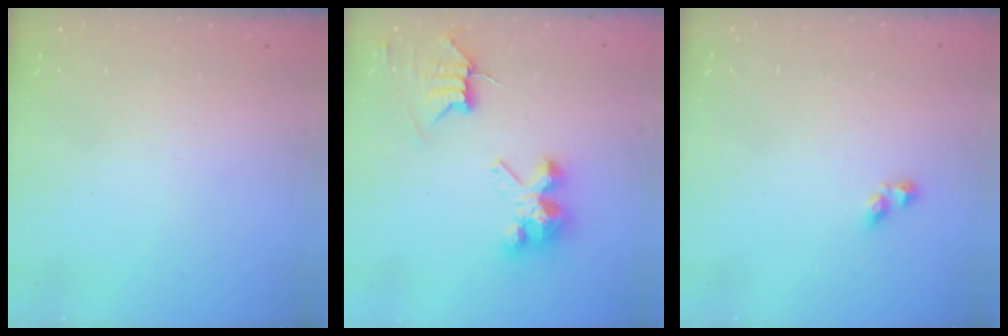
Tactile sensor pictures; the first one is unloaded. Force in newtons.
{"total": 7.3, "press": 7.3, "slide": 0.6}
{"total": 2.8, "press": 2.8, "slide": 0.1}